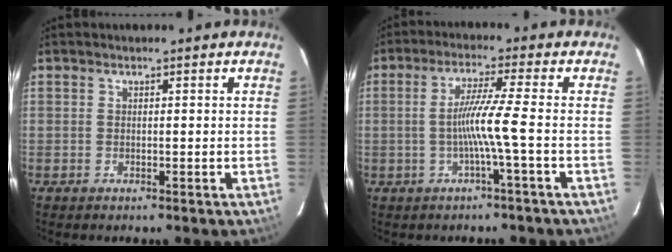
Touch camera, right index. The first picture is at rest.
{"total": 6.3, "force": [-1.7, -1.8, 5.7], "torque": [-0.119, -0.003, -0.029]}